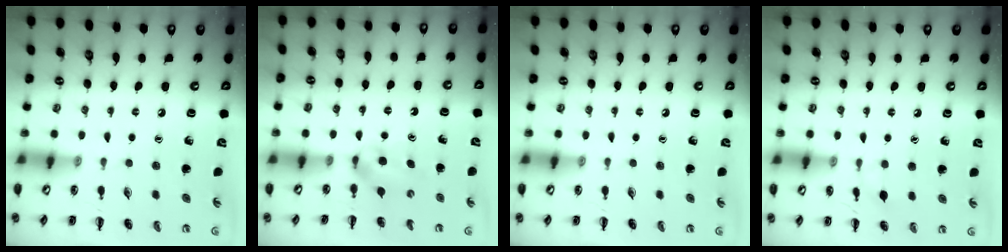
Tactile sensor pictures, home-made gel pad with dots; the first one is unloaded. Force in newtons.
{"total": 3.9, "press": 3.6, "slide": 1.3}
{"total": 0.0}
{"total": 4.2, "press": 3.9, "slide": 1.7}